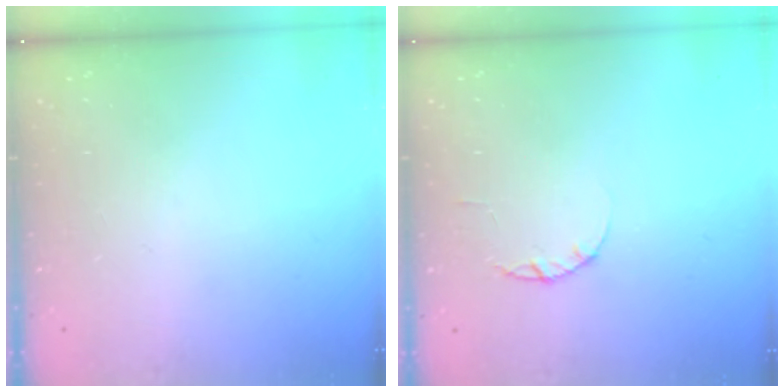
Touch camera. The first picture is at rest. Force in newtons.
{"total": 1.7, "press": 1.7, "slide": 0.3}